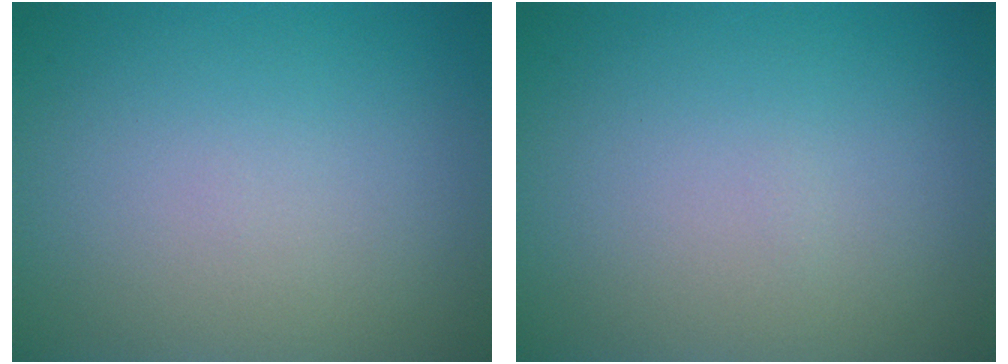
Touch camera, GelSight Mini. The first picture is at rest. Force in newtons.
{"total": 0.0}